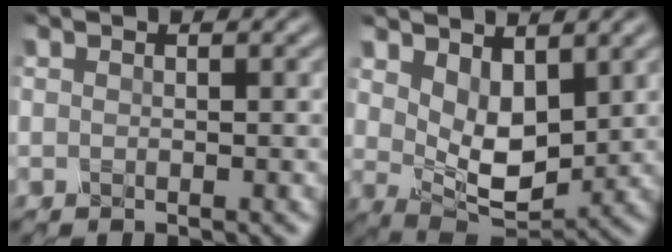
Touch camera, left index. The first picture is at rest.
{"total": 4.9, "force": [1.8, 2.7, 3.6], "torque": [-0.076, -0.012, 0.044]}